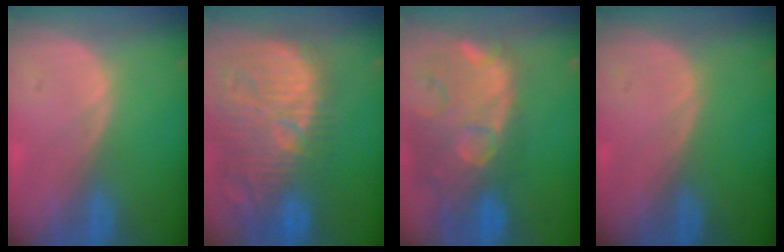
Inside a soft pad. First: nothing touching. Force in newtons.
{"total": 15.1, "press": 13.2, "slide": 7.4}
{"total": 14.5, "press": 11.7, "slide": 8.5}
{"total": 0.0}